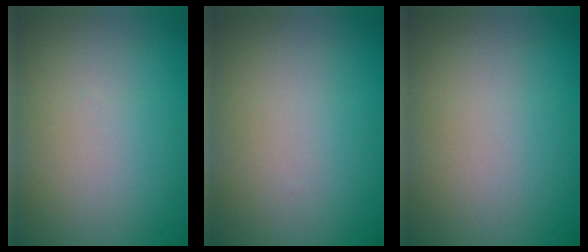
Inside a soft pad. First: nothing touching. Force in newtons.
{"total": 0.0}
{"total": 0.0}